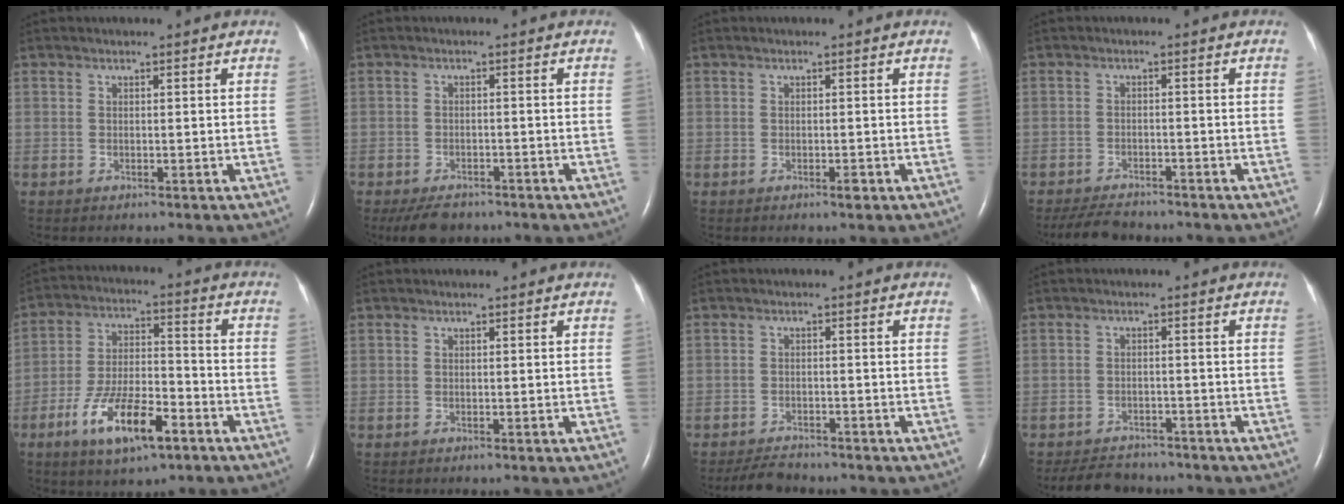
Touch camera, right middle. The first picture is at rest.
{"total": 5.2, "force": [-4.1, 2.4, 2.0], "torque": [-0.036, -0.005, -0.063]}
{"total": 0.9, "force": [-0.5, 0.2, 0.7], "torque": [-0.013, -0.001, -0.006]}
{"total": 5.9, "force": [-5.4, 1.5, 1.8], "torque": [-0.032, -0.015, -0.086]}
{"total": 12.5, "force": [-6.6, 4.0, 9.8], "torque": [-0.191, 0.003, -0.111]}
{"total": 0.0}
{"total": 3.9, "force": [-3.6, 1.1, 0.9], "torque": [-0.022, -0.011, -0.061]}
{"total": 6.6, "force": [-6.0, 2.4, 1.4], "torque": [-0.025, -0.007, -0.088]}